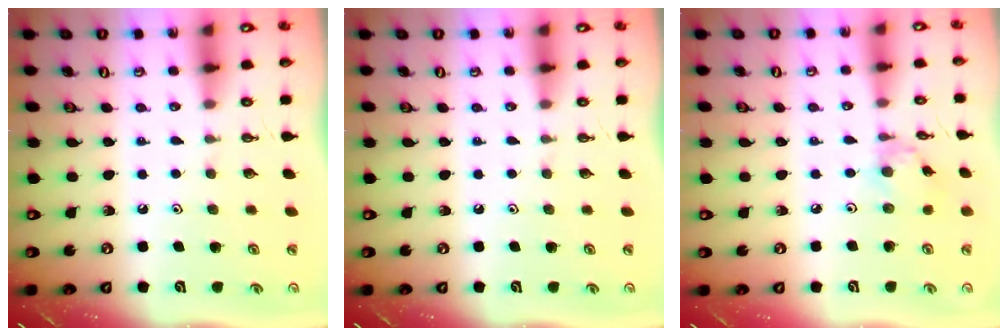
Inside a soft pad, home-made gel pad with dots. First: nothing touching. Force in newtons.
{"total": 0.0}
{"total": 2.4, "press": 2.4, "slide": 0.2}